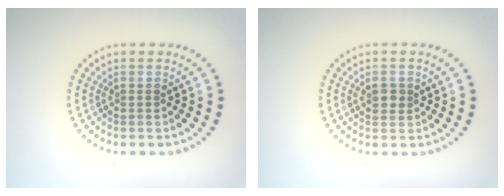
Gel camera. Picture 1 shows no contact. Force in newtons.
{"total": 1.5, "press": 1.5, "slide": 0.4}